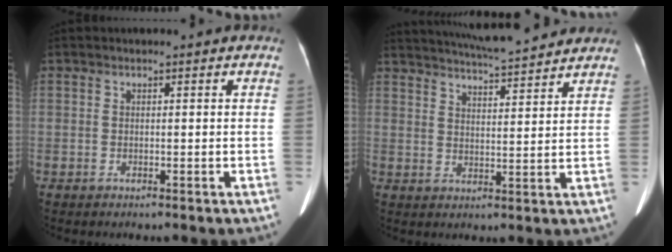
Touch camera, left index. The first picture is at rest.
{"total": 13.7, "force": [12.6, 1.0, 5.3], "torque": [-0.092, 0.016, 0.179]}